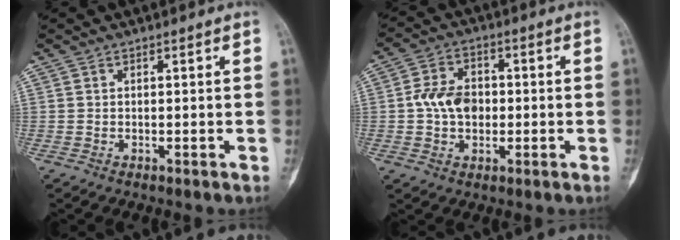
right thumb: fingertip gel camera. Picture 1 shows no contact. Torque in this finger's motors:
{"motor_torque": [0.97, 1.30, 0.46, -0.03, 0.23]}